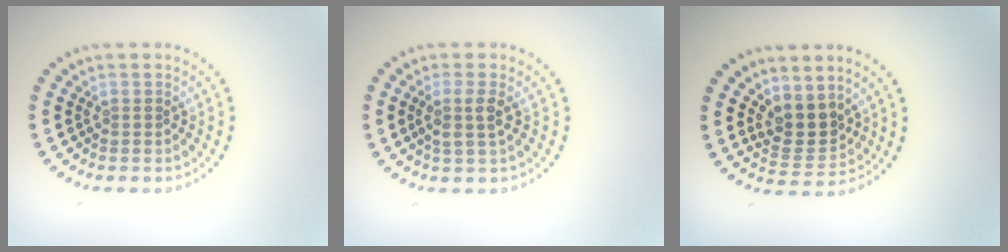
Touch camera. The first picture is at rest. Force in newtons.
{"total": 2.1, "press": 1.8, "slide": 0.9}
{"total": 3.1, "press": 2.6, "slide": 1.7}